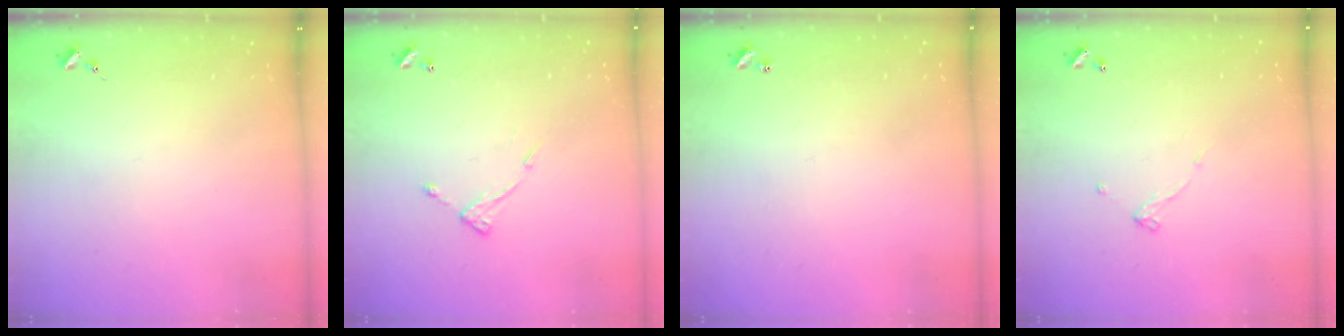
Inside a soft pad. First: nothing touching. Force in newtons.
{"total": 6.4, "press": 6.4, "slide": 0.7}
{"total": 0.9, "press": 0.9, "slide": 0.2}
{"total": 5.0, "press": 5.0, "slide": 0.4}